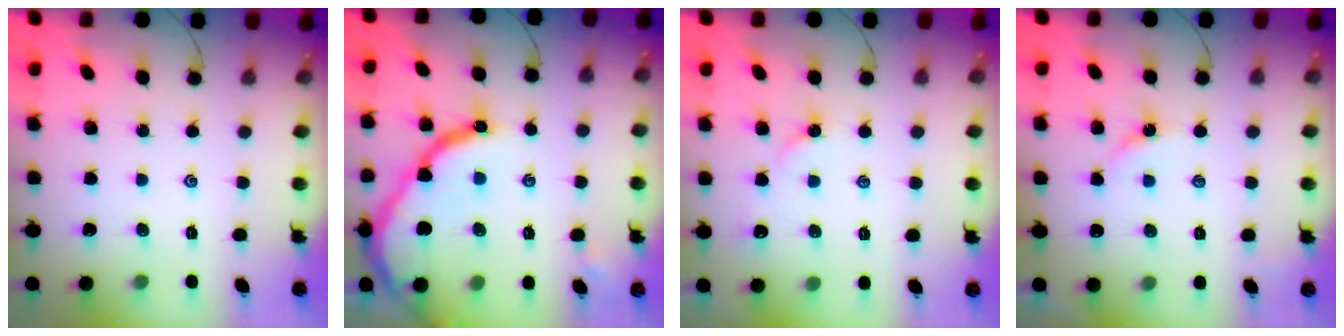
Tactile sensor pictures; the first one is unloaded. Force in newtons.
{"total": 15.7, "press": 15.6, "slide": 2.0}
{"total": 3.3, "press": 3.3, "slide": 0.6}
{"total": 2.7, "press": 2.7, "slide": 0.5}